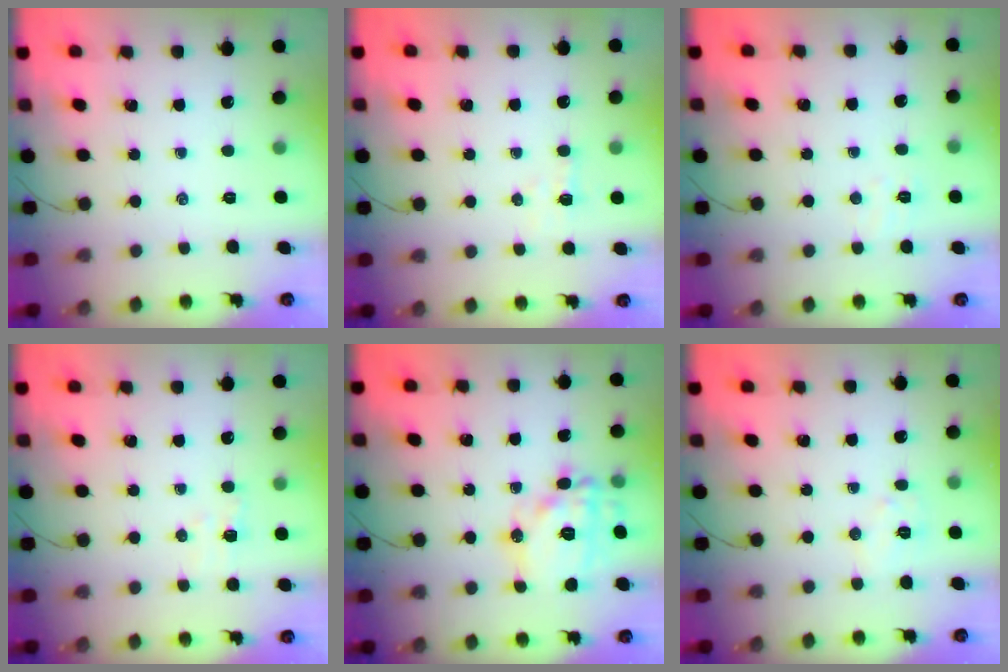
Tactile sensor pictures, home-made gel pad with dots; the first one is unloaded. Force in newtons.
{"total": 3.3, "press": 3.2, "slide": 0.9}
{"total": 4.1, "press": 3.9, "slide": 1.2}
{"total": 2.8, "press": 2.7, "slide": 0.7}
{"total": 15.8, "press": 15.8, "slide": 0.6}
{"total": 5.9, "press": 5.8, "slide": 1.2}